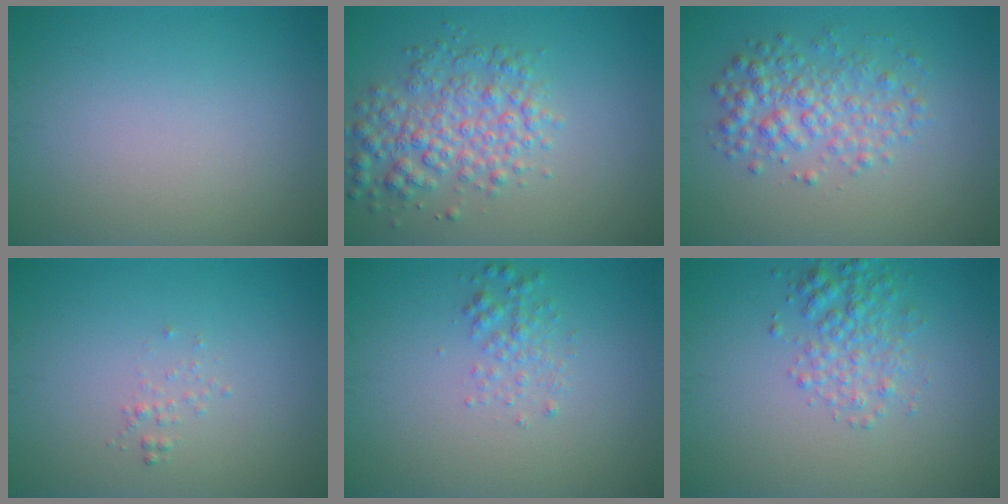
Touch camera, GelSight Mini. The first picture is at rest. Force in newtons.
{"total": 4.5, "press": 4.5, "slide": 0.1}
{"total": 3.8, "press": 3.8, "slide": 0.1}
{"total": 0.6, "press": 0.6, "slide": 0.1}
{"total": 1.6, "press": 1.6, "slide": 0.0}
{"total": 2.9, "press": 2.9, "slide": 0.1}